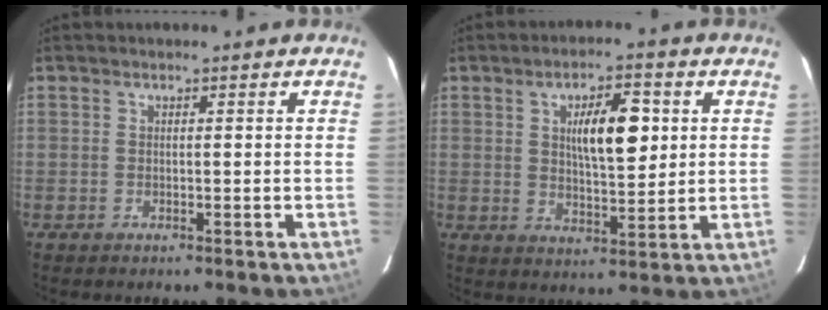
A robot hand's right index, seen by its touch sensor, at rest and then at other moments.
{"total": 8.7, "force": [2.2, 2.7, 8.0], "torque": [-0.129, 0.008, 0.041]}